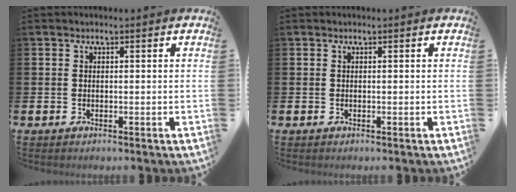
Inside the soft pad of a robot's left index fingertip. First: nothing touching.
{"total": 0.0}